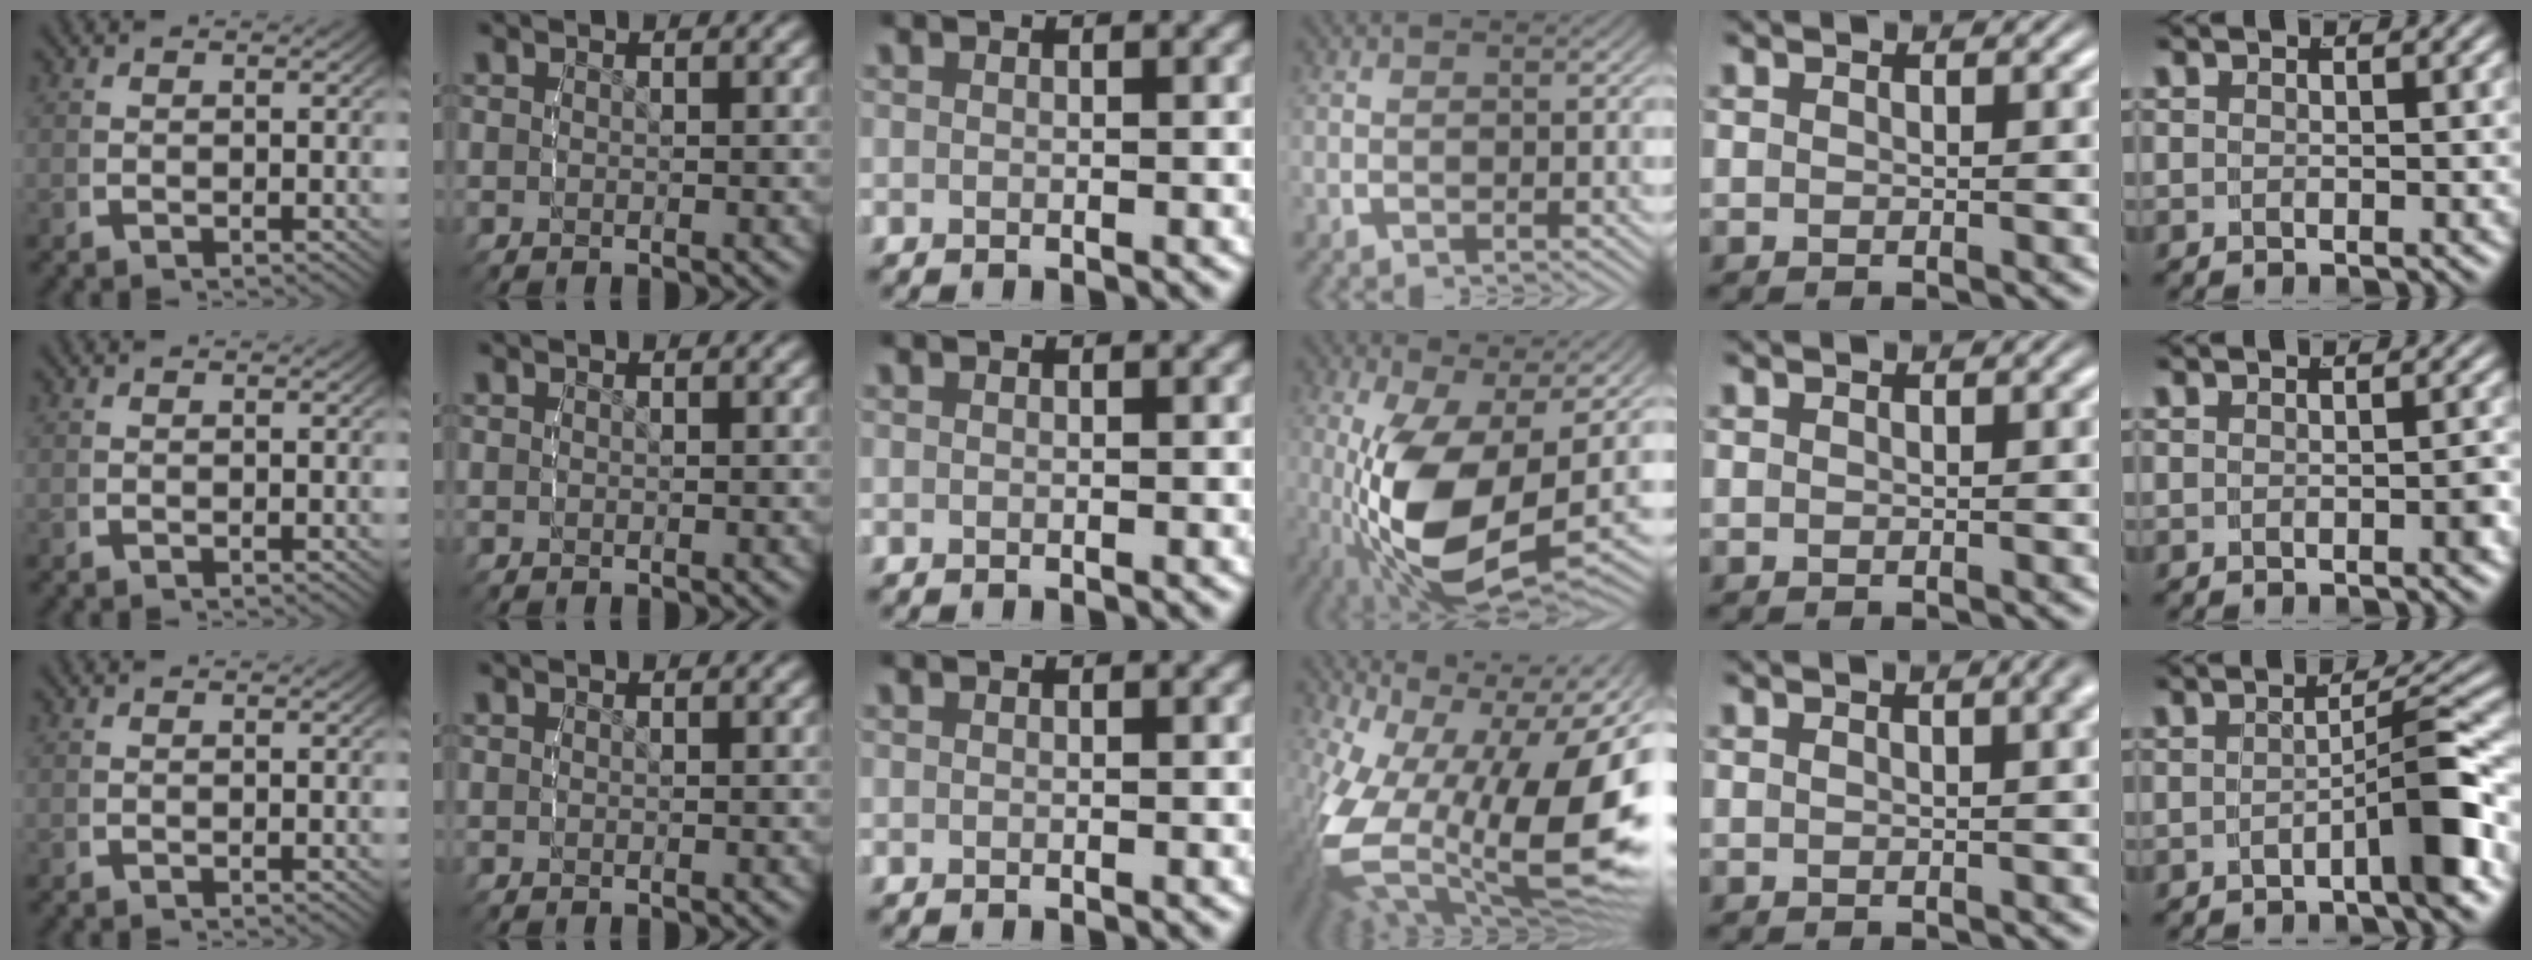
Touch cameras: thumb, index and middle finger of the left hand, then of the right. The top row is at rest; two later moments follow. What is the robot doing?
{"motion": "lift_and_place", "object": "button"}